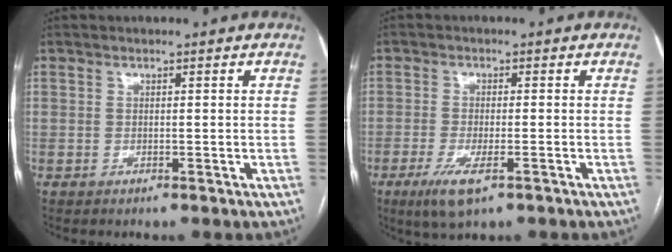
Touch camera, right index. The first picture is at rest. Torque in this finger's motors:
{"motor_torque": [0.82, -0.19, 0.25, 0.06]}